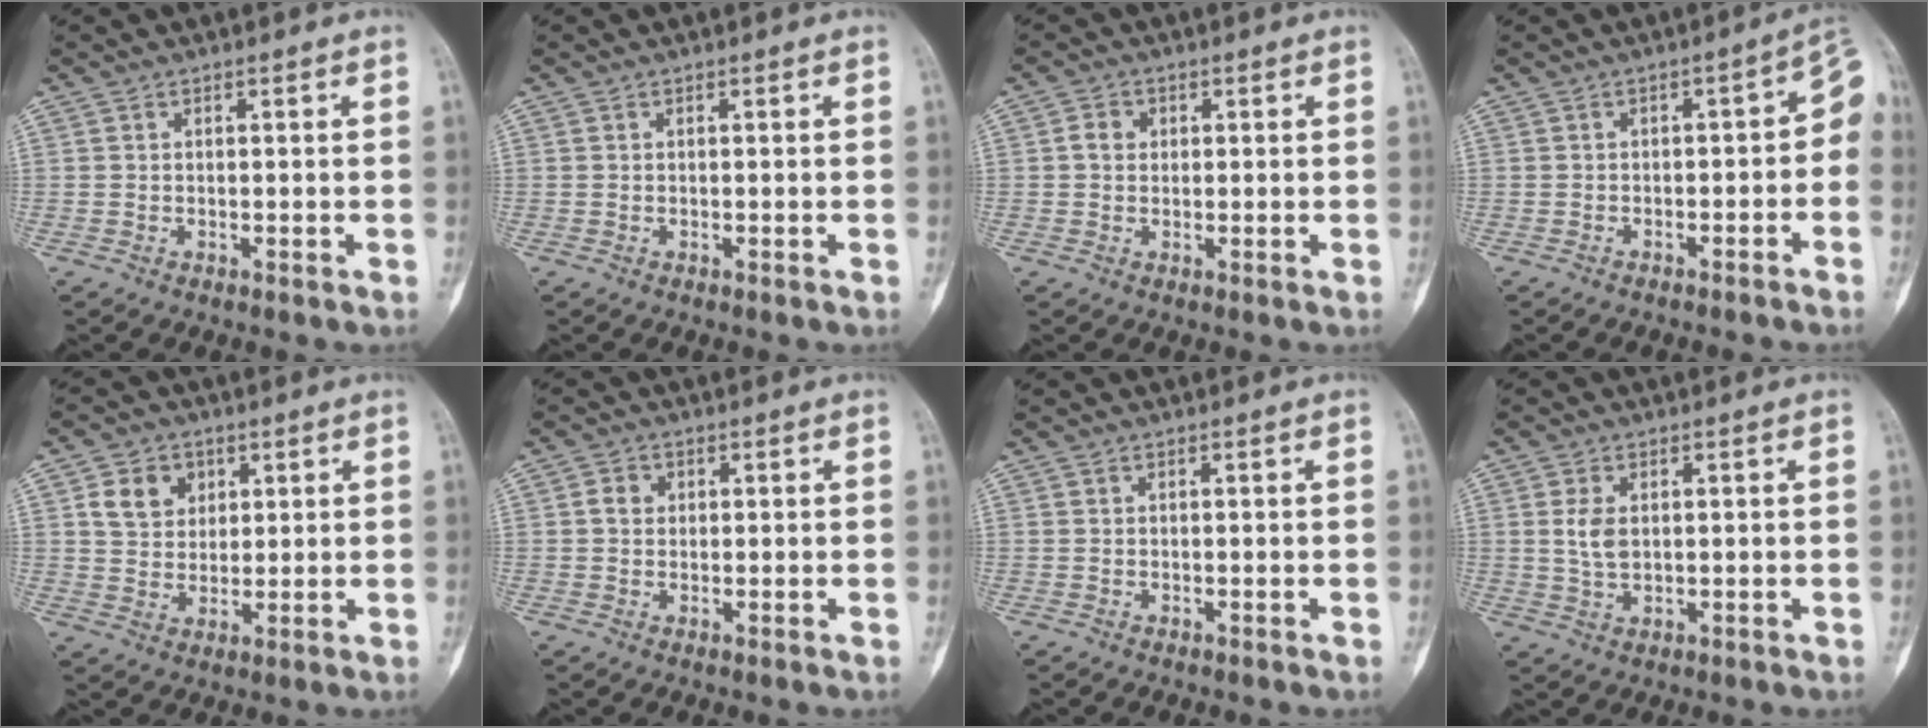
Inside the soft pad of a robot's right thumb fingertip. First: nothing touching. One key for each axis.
{"total": 0.0}
{"total": 2.5, "fx": 0.4, "fy": 2.2, "fz": 1.2, "tx": -0.010, "ty": 0.004, "tz": 0.005}
{"total": 6.9, "fx": -2.6, "fy": 3.6, "fz": 5.2, "tx": -0.041, "ty": 0.047, "tz": -0.038}
{"total": 7.2, "fx": 2.7, "fy": 5.9, "fz": 3.2, "tx": -0.028, "ty": -0.008, "tz": 0.048}
{"total": 2.4, "fx": 0.4, "fy": 2.1, "fz": 1.1, "tx": -0.009, "ty": 0.003, "tz": 0.005}
{"total": 0.0}
{"total": 6.2, "fx": 0.9, "fy": 3.7, "fz": 4.9, "tx": -0.097, "ty": -0.005, "tz": 0.024}